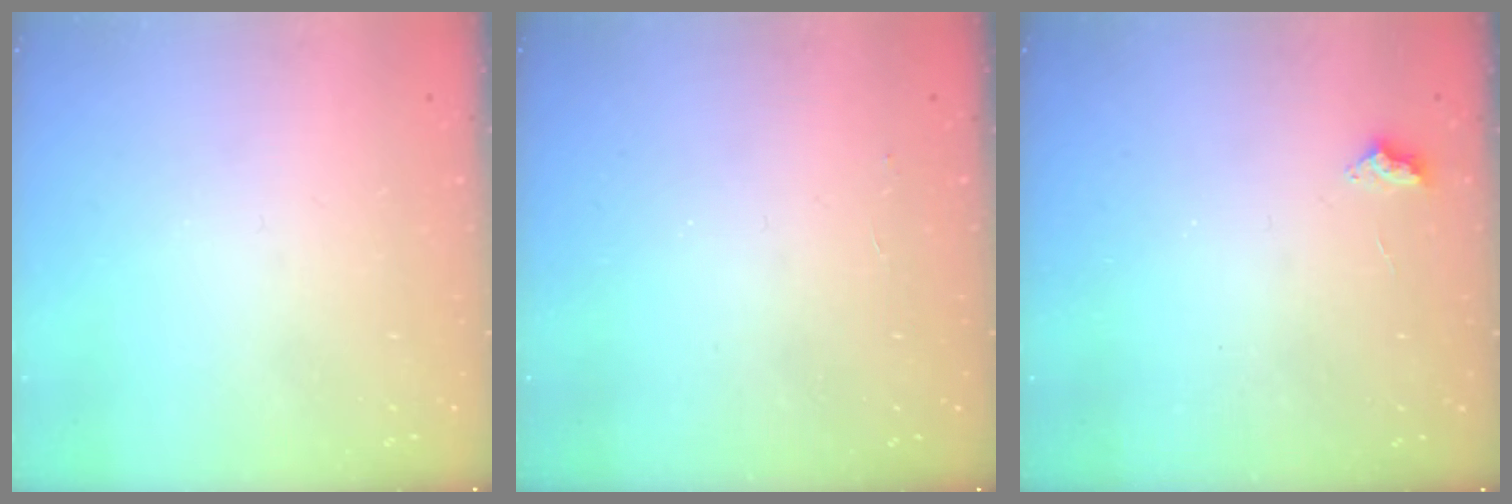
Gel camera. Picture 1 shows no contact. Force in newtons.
{"total": 2.1, "press": 2.0, "slide": 0.4}
{"total": 2.4, "press": 2.4, "slide": 0.4}